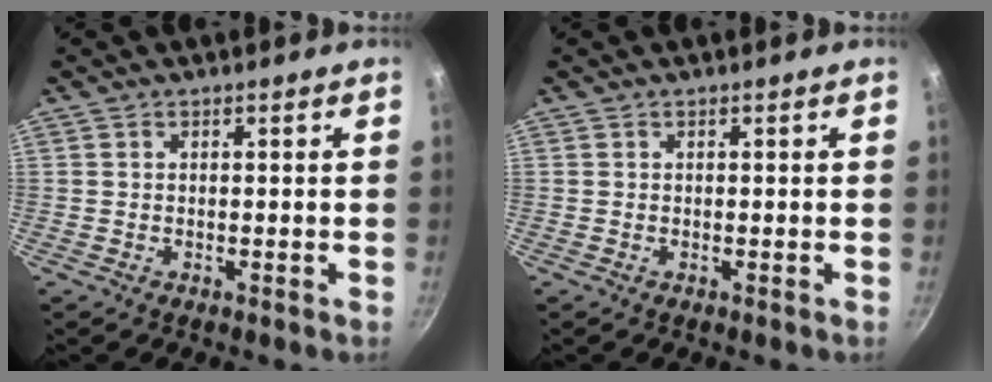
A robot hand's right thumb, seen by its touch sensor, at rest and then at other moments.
{"total": 0.0}